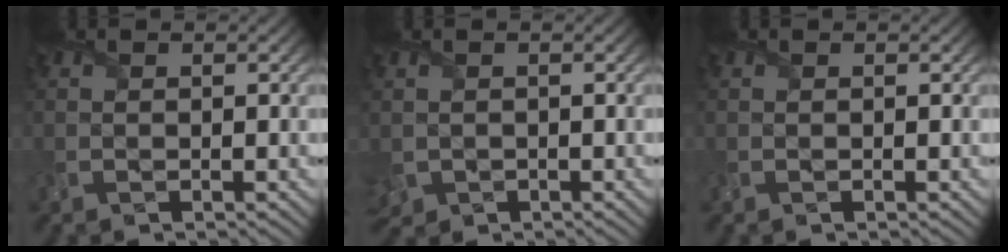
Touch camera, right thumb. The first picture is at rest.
{"total": 2.2, "force": [-0.5, 2.0, 0.9], "torque": [-0.035, -0.015, -0.013]}
{"total": 0.0}